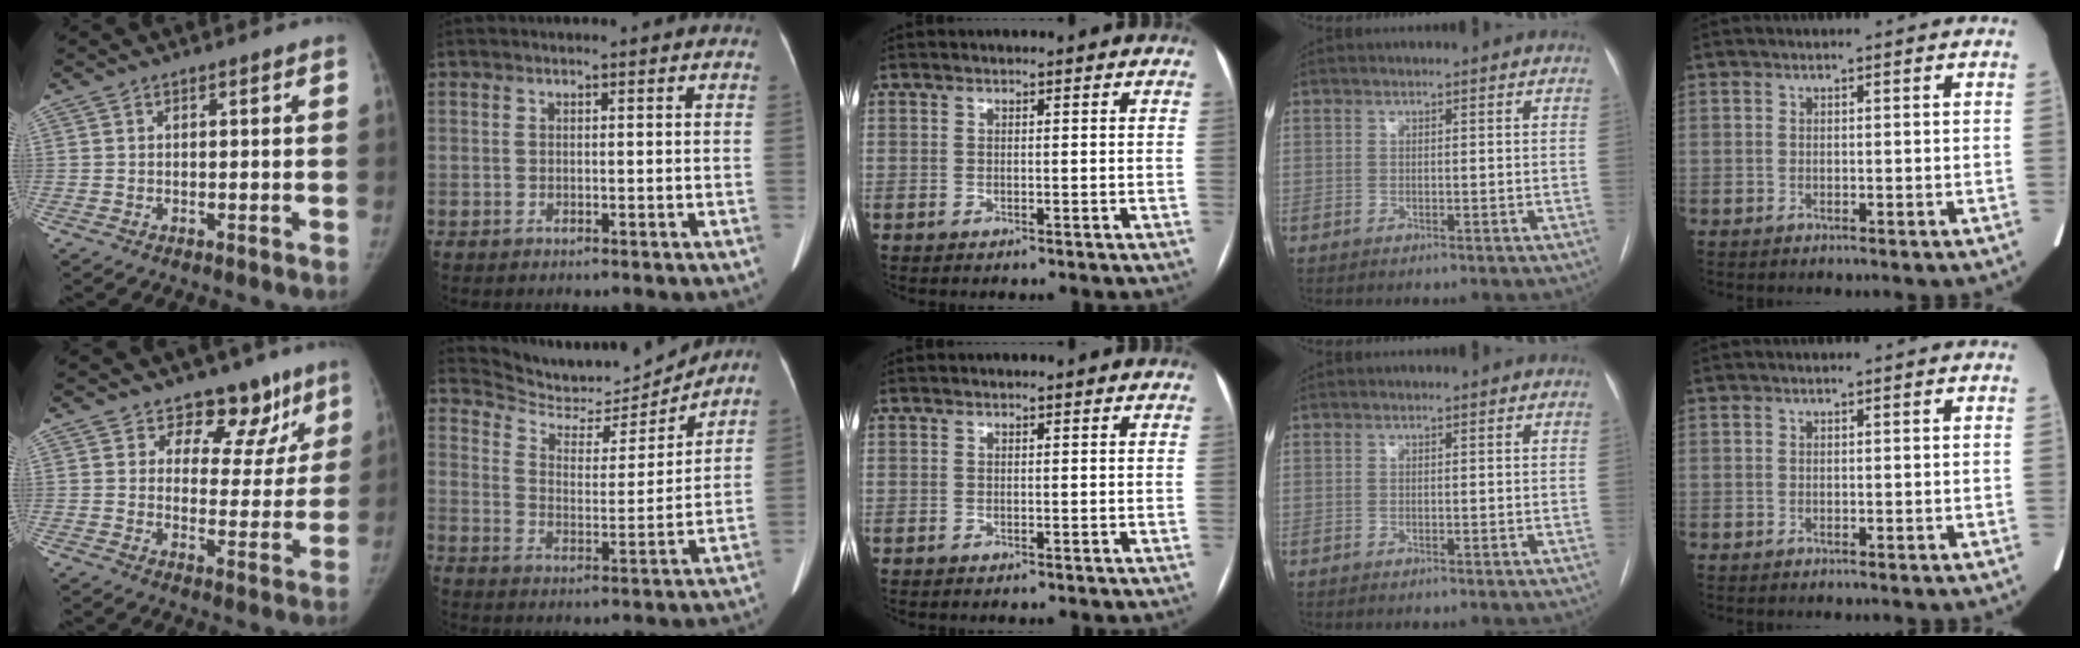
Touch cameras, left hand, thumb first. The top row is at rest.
{"thumb": {"total": 11.4, "force": [8.1, 7.3, 3.3], "torque": [0.018, -0.040, 0.096]}, "index": {"total": 11.1, "force": [10.9, 1.8, 0.7], "torque": [-0.018, -0.009, 0.186]}}